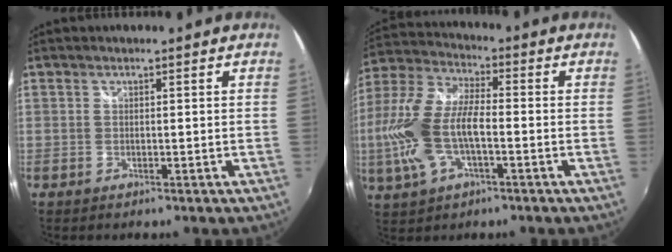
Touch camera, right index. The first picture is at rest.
{"total": 14.9, "force": [-3.3, 6.3, 13.1], "torque": [-0.284, 0.000, -0.064]}